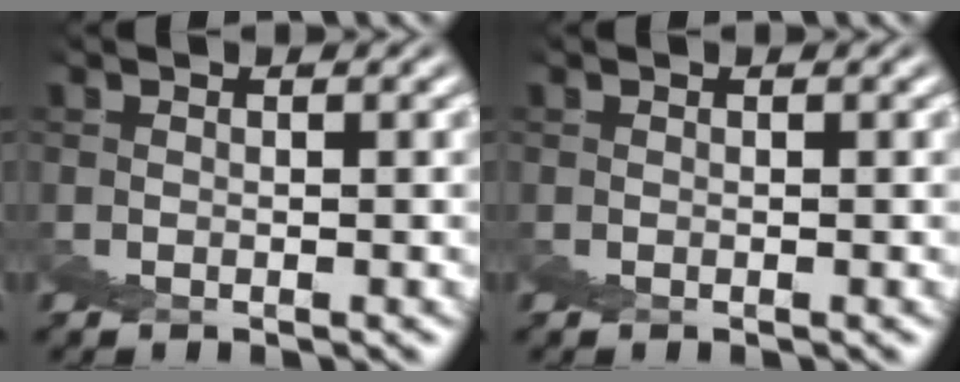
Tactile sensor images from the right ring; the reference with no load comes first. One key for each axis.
{"total": 0.0}